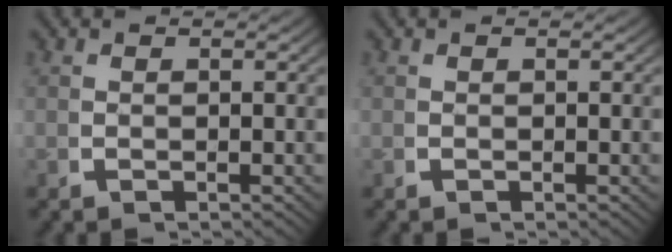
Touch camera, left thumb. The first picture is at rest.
{"total": 0.0}